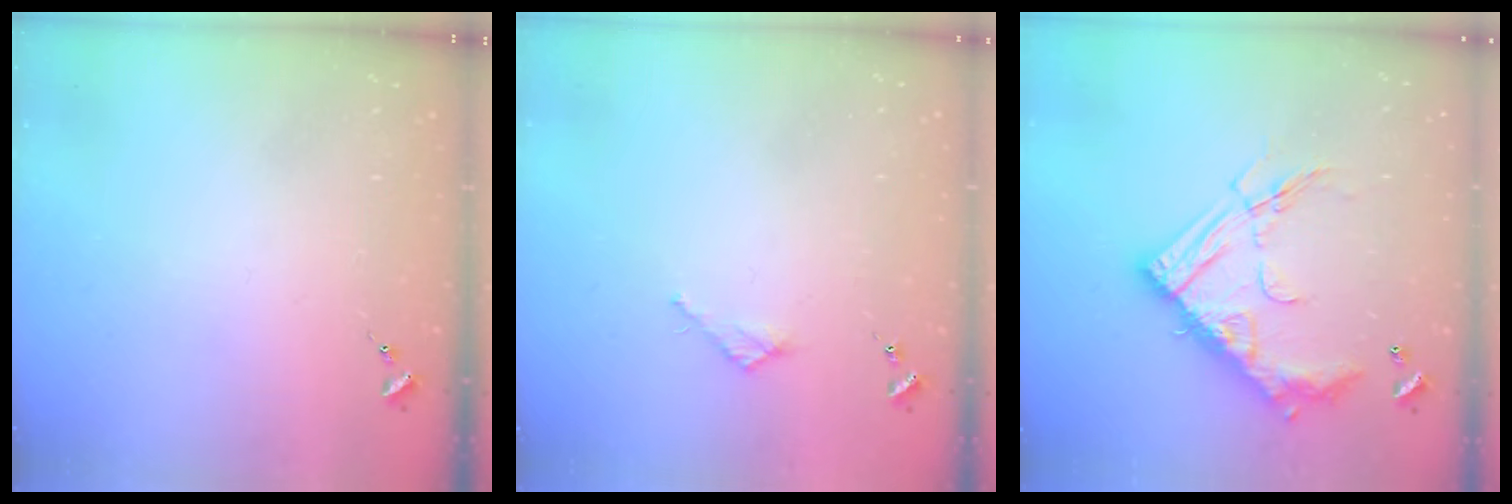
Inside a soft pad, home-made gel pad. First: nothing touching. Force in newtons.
{"total": 2.7, "press": 2.7, "slide": 0.2}
{"total": 20.3, "press": 20.2, "slide": 1.9}